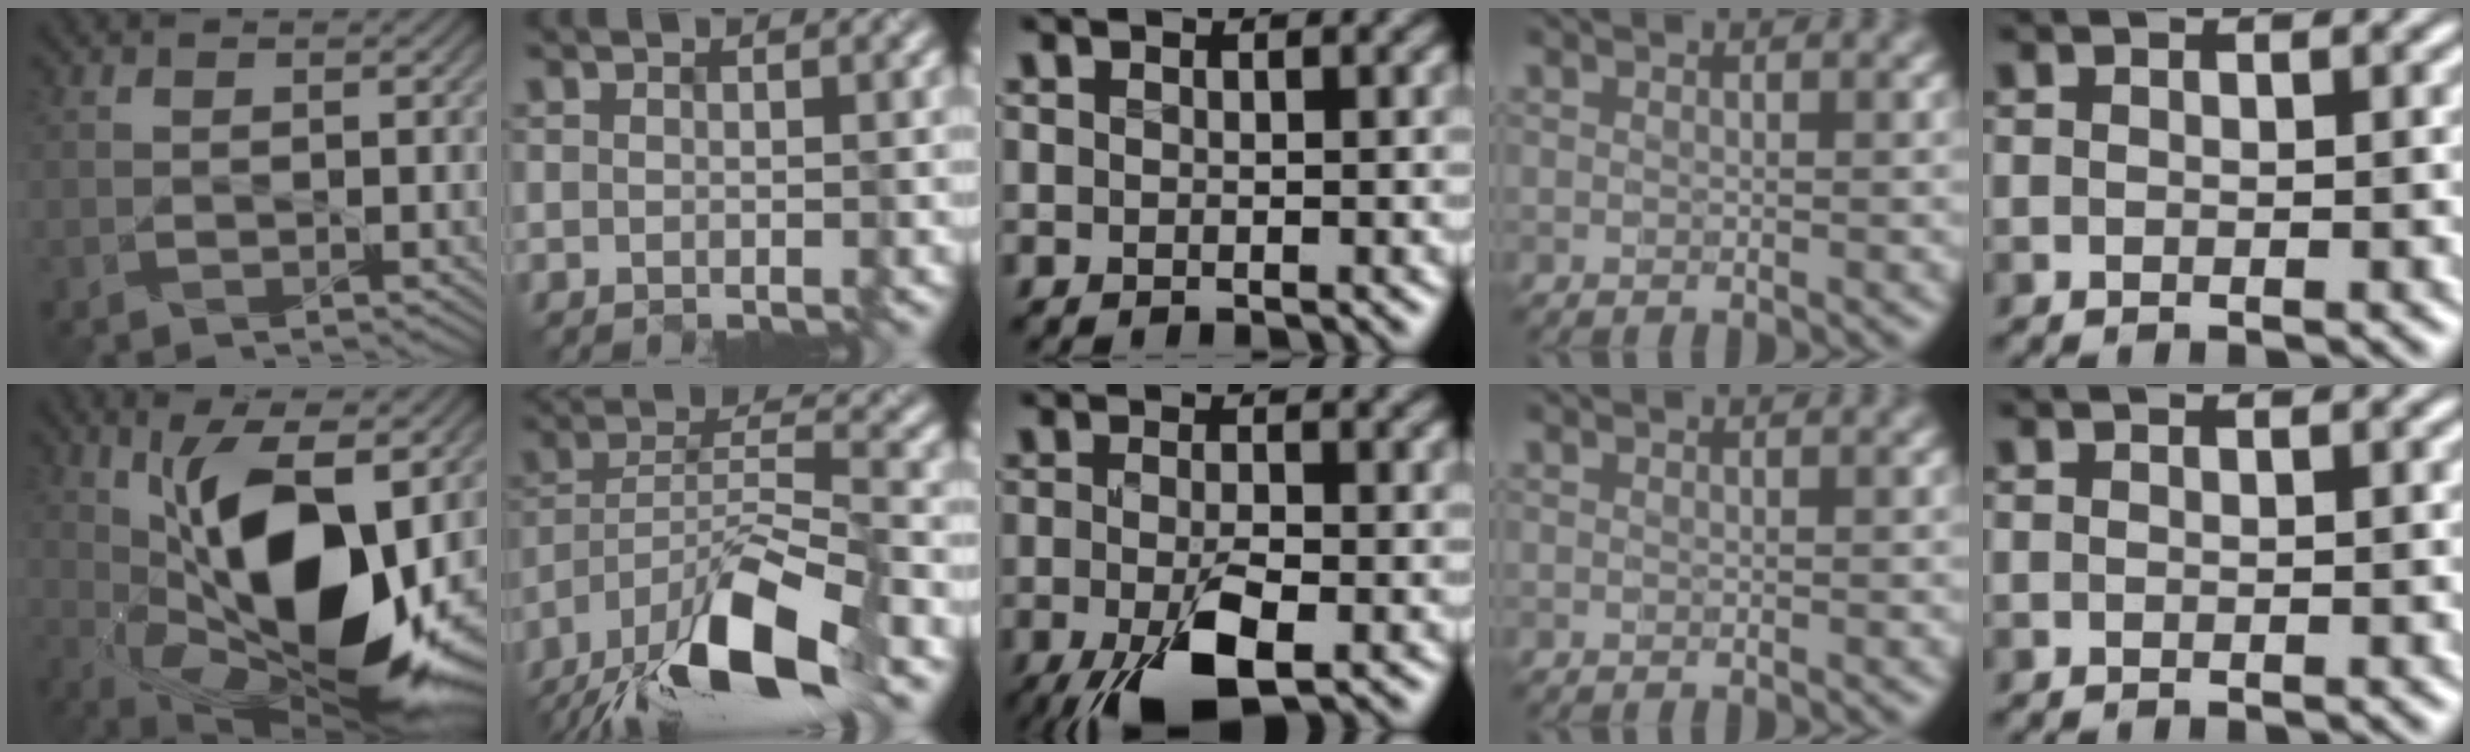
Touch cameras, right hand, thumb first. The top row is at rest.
{"thumb": {"total": 16.2, "force": [2.2, 7.0, 14.5], "torque": [-0.235, -0.003, 0.032]}, "index": {"total": 13.1, "force": [-9.6, 3.1, 8.3], "torque": [-0.158, 0.003, -0.176]}, "middle": {"total": 7.1, "force": [-3.3, 2.5, 5.8], "torque": [-0.116, -0.014, -0.057]}}